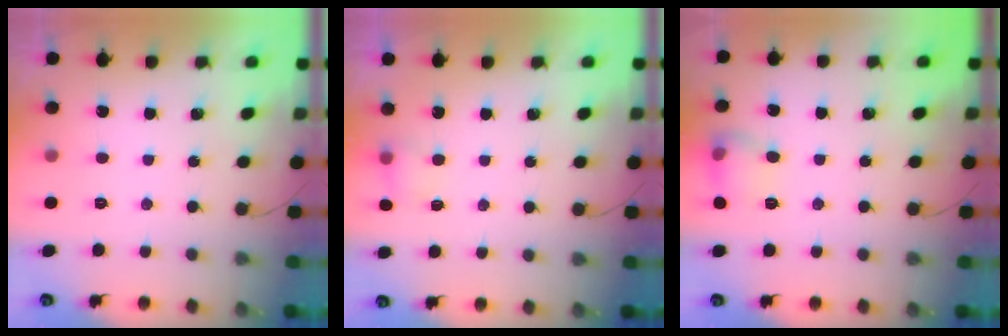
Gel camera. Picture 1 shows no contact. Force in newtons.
{"total": 3.5, "press": 3.3, "slide": 1.0}
{"total": 8.2, "press": 8.1, "slide": 0.6}